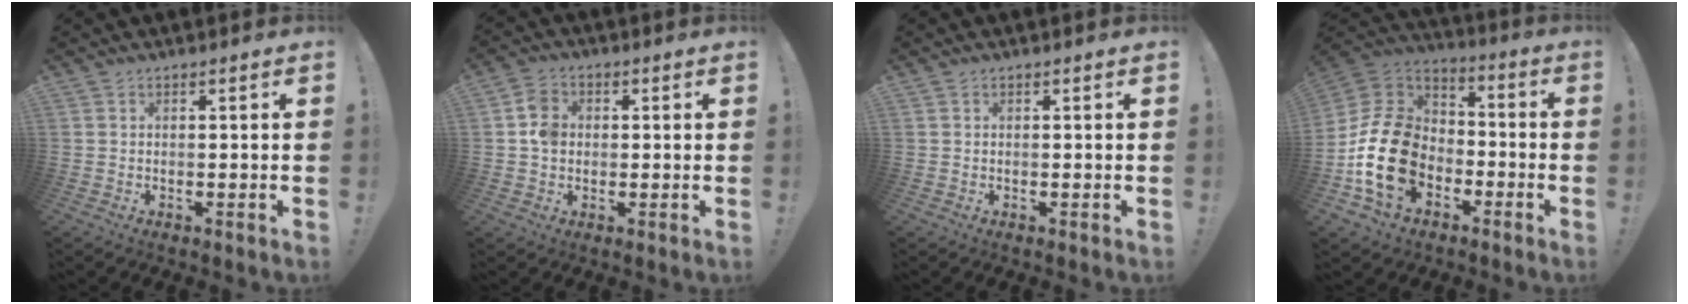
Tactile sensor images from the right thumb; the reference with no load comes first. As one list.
[{"total": 6.3, "force": [0.3, 5.4, 3.2], "torque": [-0.042, 0.014, 0.007]}, {"total": 0.0}, {"total": 20.4, "force": [-5.1, 14.9, 13.1], "torque": [-0.248, 0.035, -0.073]}]